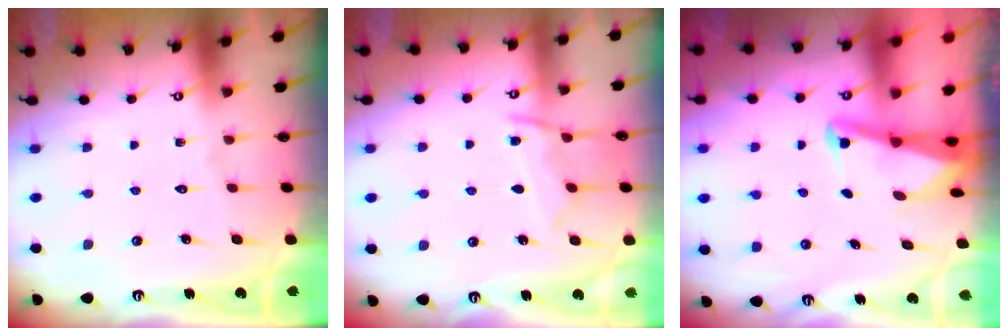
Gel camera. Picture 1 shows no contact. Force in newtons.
{"total": 9.3, "press": 9.3, "slide": 0.6}
{"total": 2.7, "press": 2.6, "slide": 0.6}